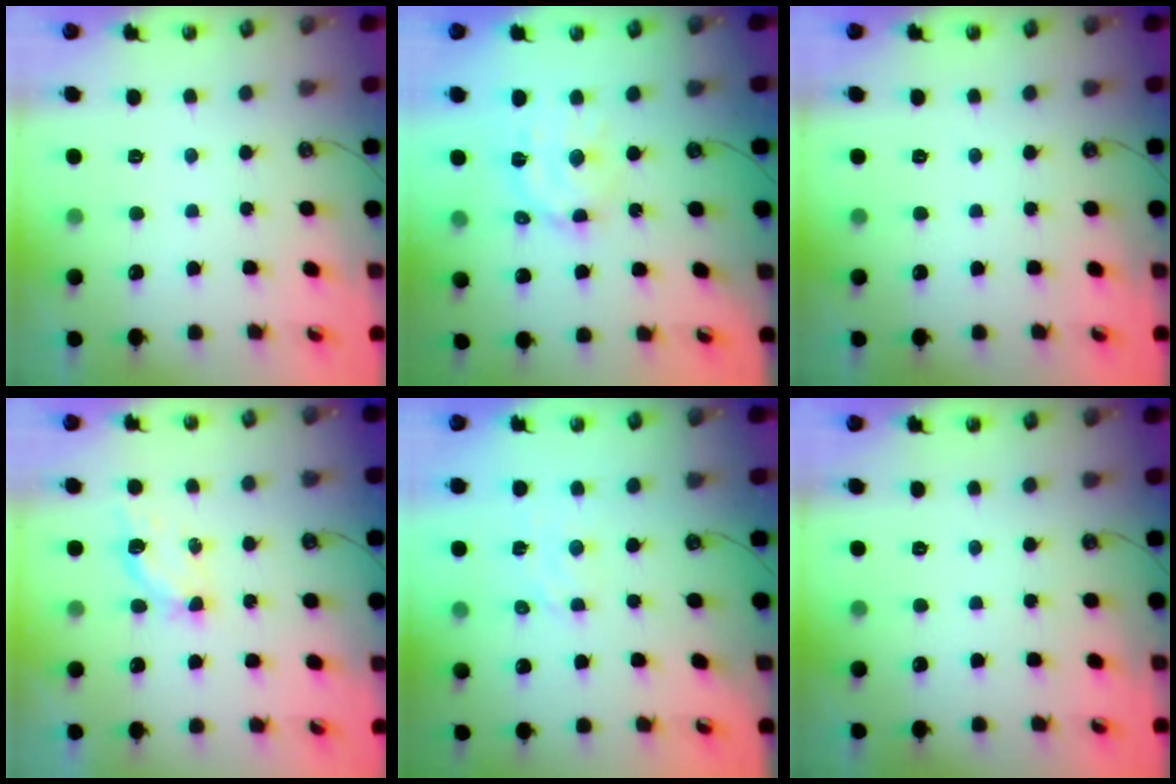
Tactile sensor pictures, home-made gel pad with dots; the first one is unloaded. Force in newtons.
{"total": 12.2, "press": 12.2, "slide": 0.9}
{"total": 0.0}
{"total": 4.4, "press": 4.4, "slide": 0.5}
{"total": 2.0, "press": 2.0, "slide": 0.3}
{"total": 0.0}